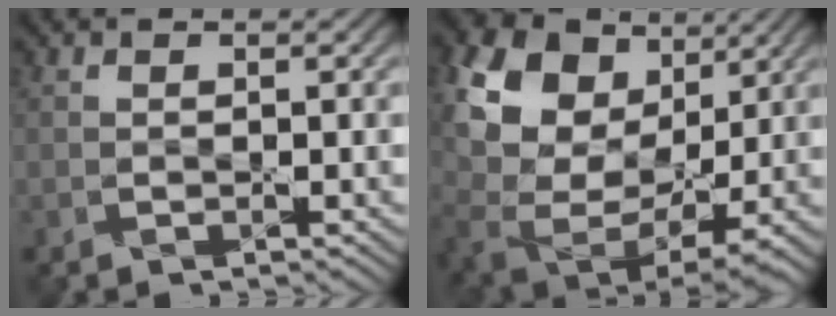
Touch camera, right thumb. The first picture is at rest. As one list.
[{"total": 16.9, "force": [7.3, 11.8, 9.7], "torque": [-0.265, 0.047, 0.144]}]